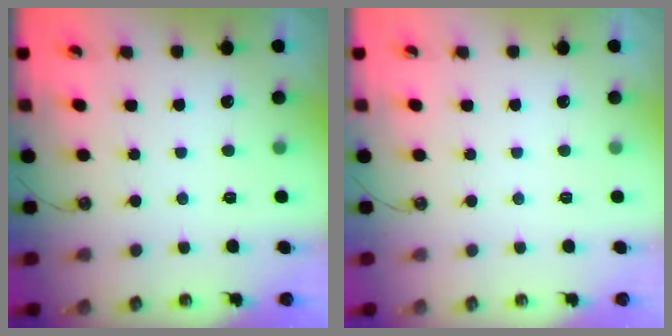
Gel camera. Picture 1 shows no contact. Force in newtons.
{"total": 0.0}